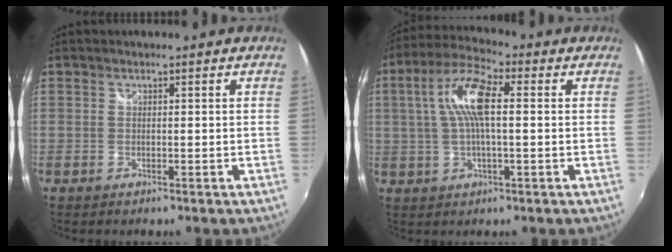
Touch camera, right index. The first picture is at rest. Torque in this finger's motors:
{"motor_torque": [0.72, -0.32, 0.77, 0.21]}